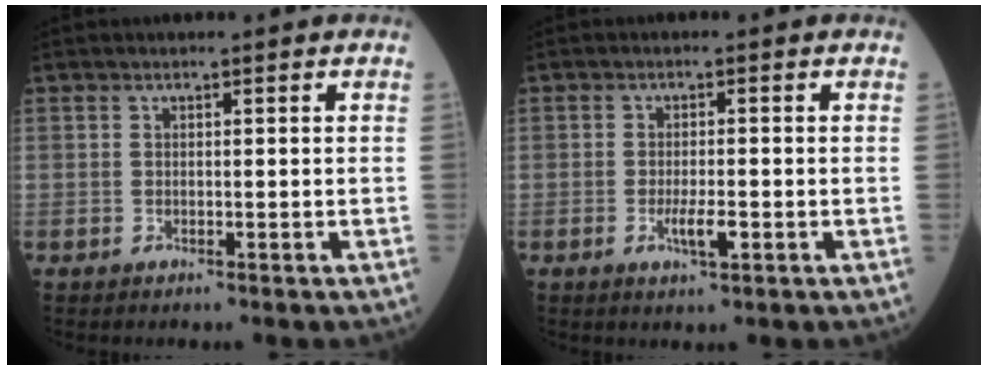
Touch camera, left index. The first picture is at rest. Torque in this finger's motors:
{"motor_torque": [0.80, 0.21, 0.33, 0.09]}